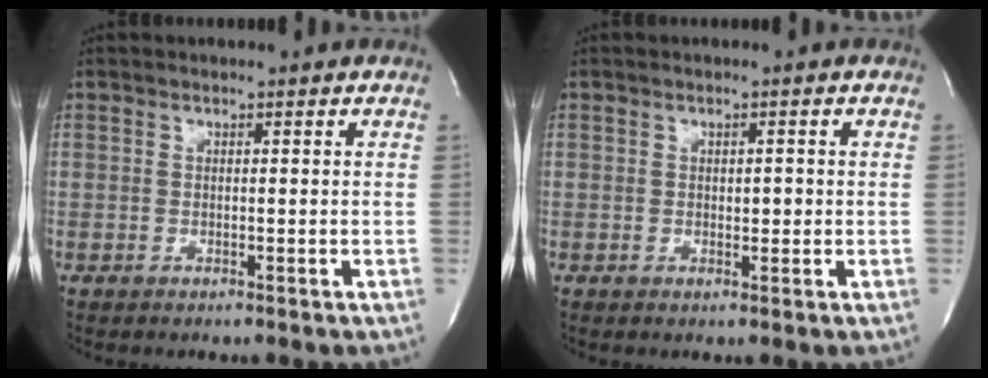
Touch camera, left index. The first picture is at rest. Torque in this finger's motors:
{"motor_torque": [0.01, 0.02, 0.01, 0.00]}